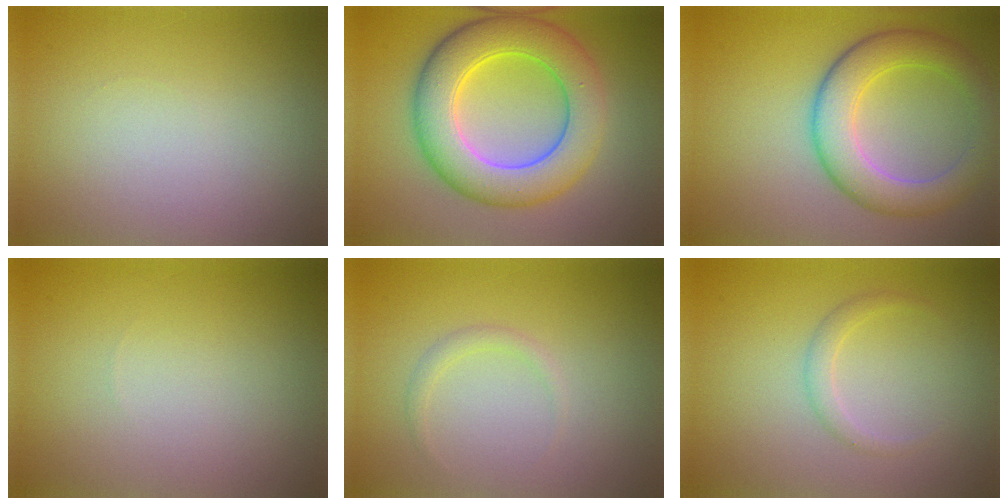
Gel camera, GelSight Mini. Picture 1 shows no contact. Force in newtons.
{"total": 8.6, "press": 8.6, "slide": 0.3}
{"total": 6.0, "press": 6.0, "slide": 0.2}
{"total": 0.0}
{"total": 0.9, "press": 0.9, "slide": 0.1}
{"total": 1.3, "press": 1.3, "slide": 0.0}